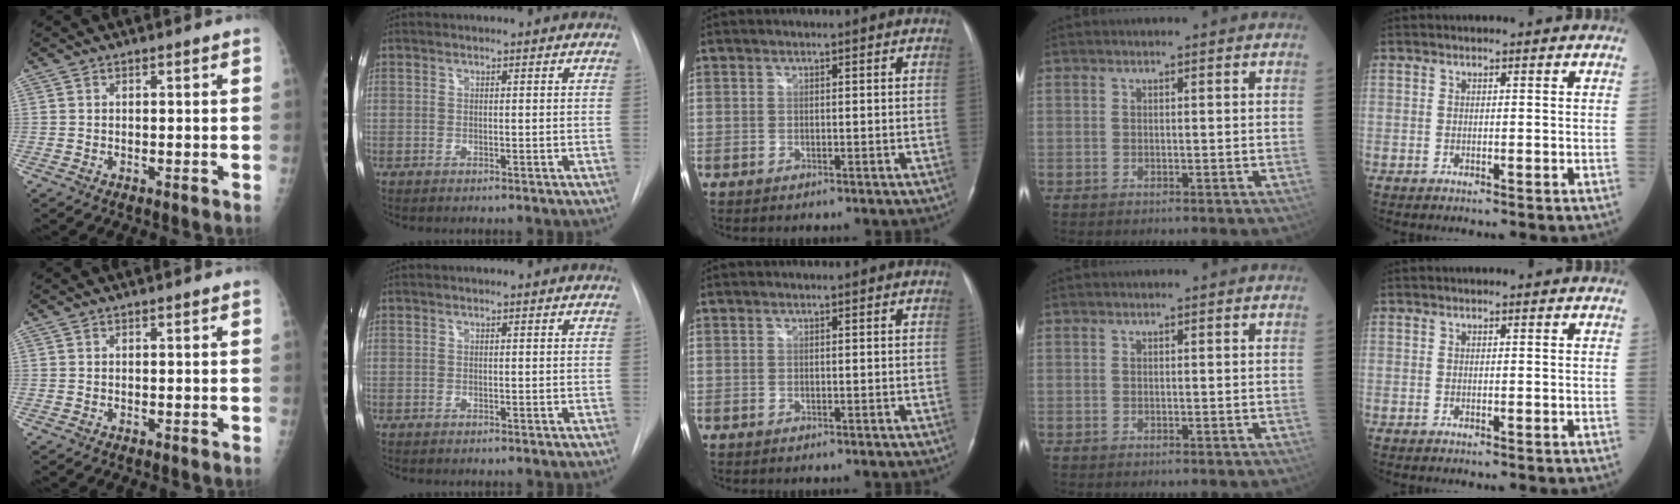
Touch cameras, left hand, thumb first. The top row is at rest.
{}